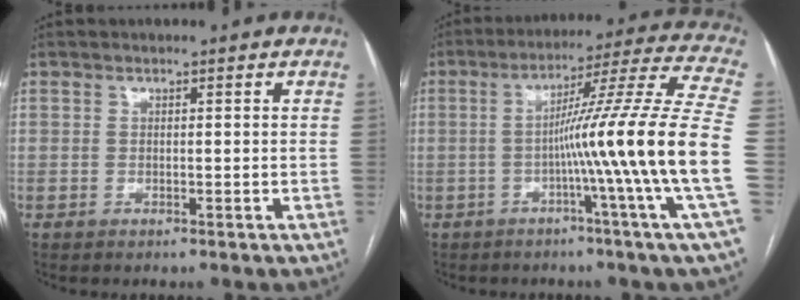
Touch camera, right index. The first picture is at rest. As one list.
[{"total": 19.5, "force": [-3.4, -3.6, 18.8], "torque": [-0.264, -0.005, -0.072]}]